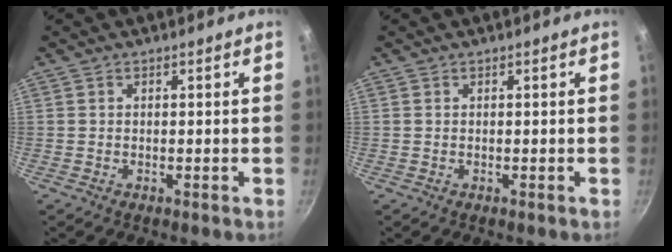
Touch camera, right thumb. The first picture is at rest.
{"total": 0.0}